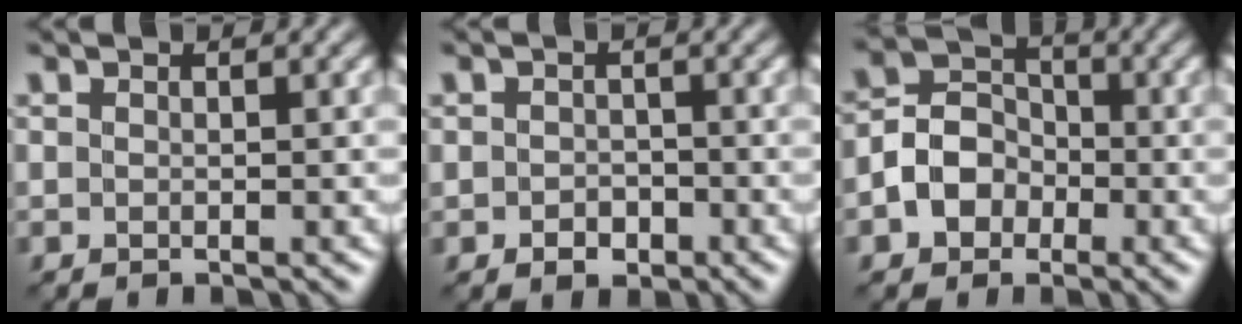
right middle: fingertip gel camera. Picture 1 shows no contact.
{"total": 1.6, "force": [-0.8, 1.3, 0.7], "torque": [-0.007, -0.001, -0.016]}
{"total": 4.3, "force": [-1.4, 3.4, 2.2], "torque": [-0.031, 0.007, -0.031]}